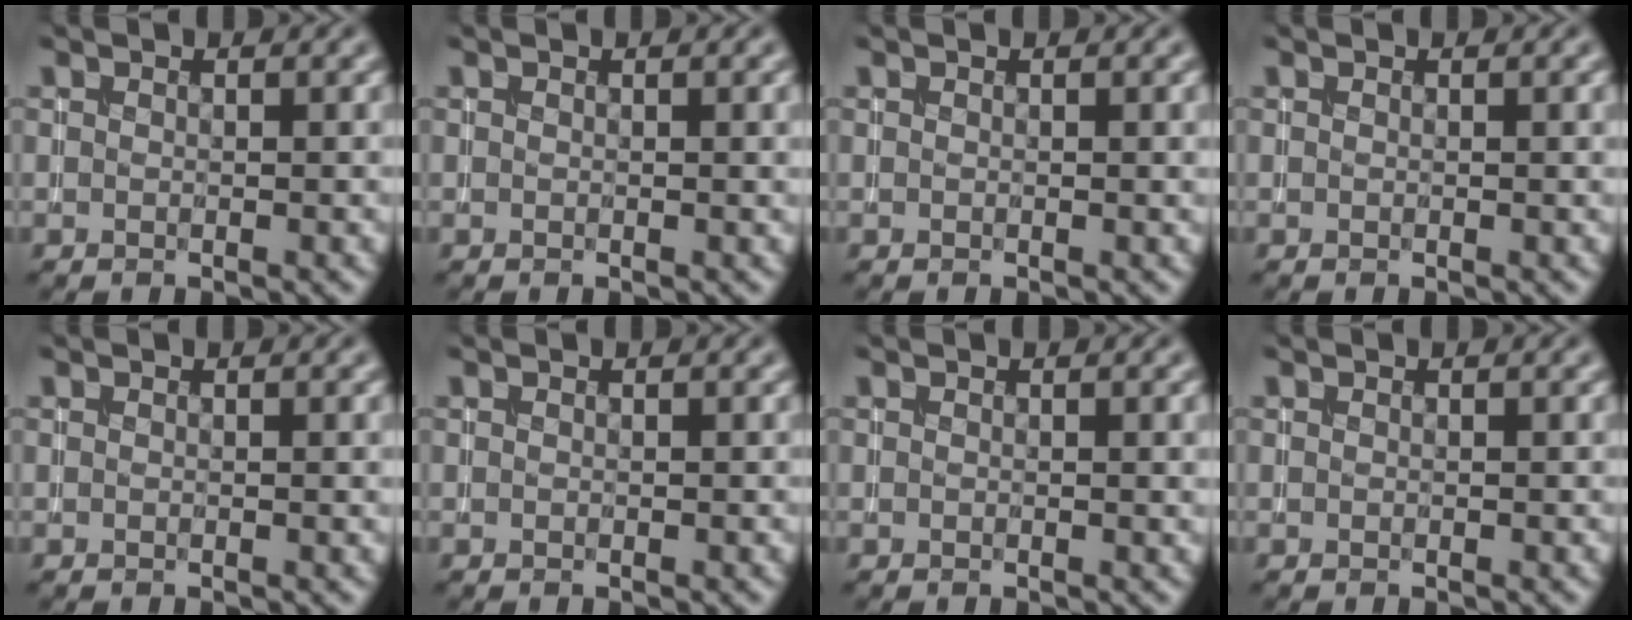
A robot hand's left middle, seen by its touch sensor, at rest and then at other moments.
{"total": 1.0, "force": [0.2, 0.3, 0.9], "torque": [-0.011, 0.000, 0.002]}
{"total": 0.9, "force": [0.2, 0.3, 0.9], "torque": [-0.010, 0.000, 0.001]}
{"total": 0.6, "force": [0.1, 0.1, 0.6], "torque": [-0.008, 0.000, 0.001]}
{"total": 0.6, "force": [0.1, 0.2, 0.6], "torque": [-0.006, 0.000, 0.000]}
{"total": 0.0}
{"total": 1.3, "force": [0.3, 0.4, 1.2], "torque": [-0.012, 0.001, 0.002]}
{"total": 0.0}